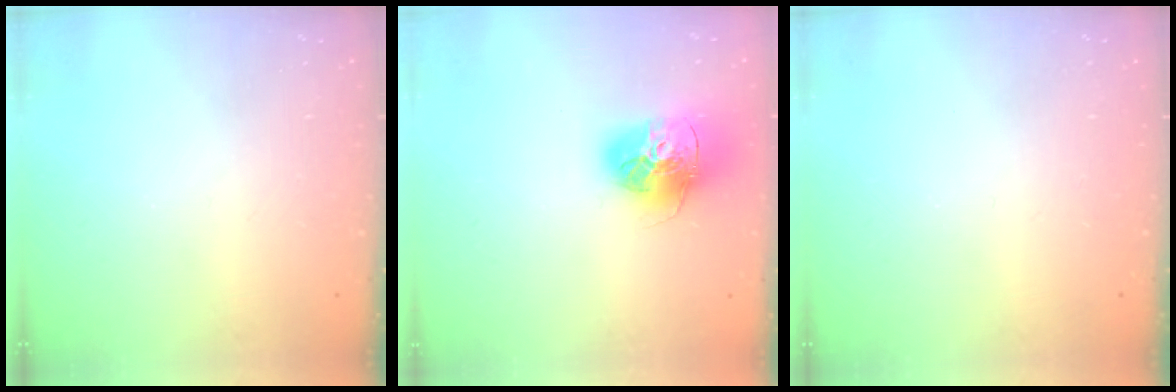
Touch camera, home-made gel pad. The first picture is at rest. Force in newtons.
{"total": 17.4, "press": 17.3, "slide": 2.1}
{"total": 0.0}